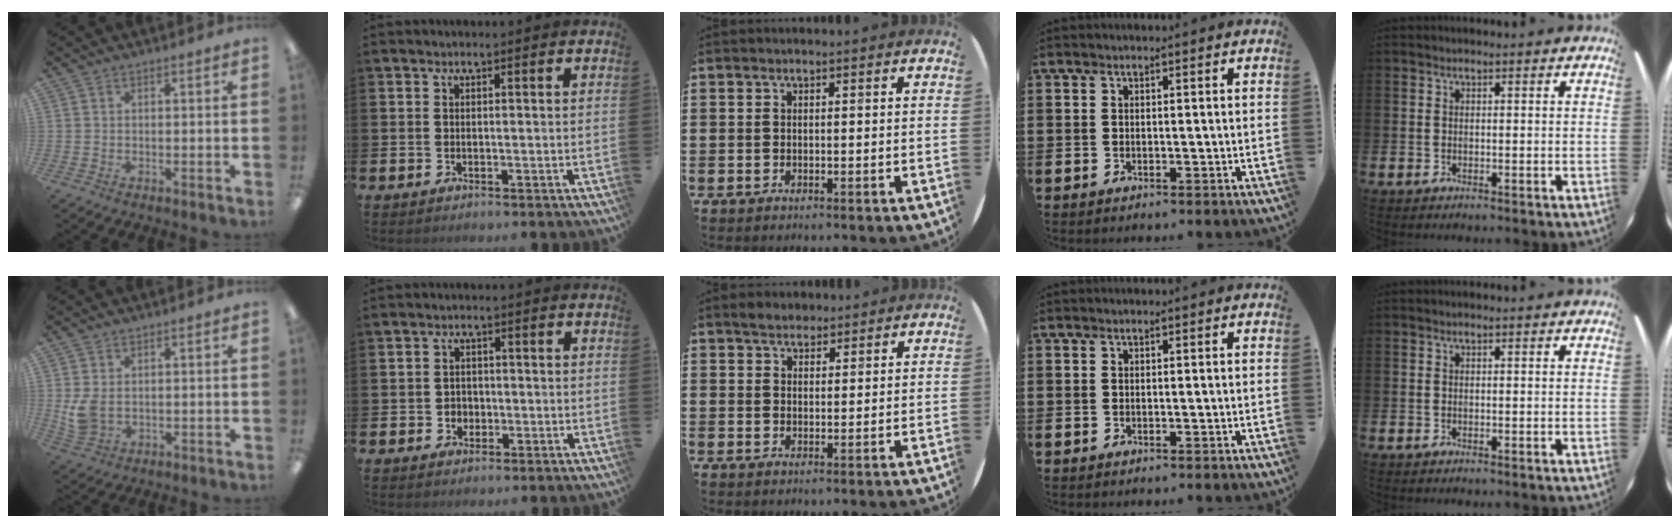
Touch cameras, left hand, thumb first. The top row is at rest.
{"thumb": {"total": 5.2, "force": [0.7, 3.6, 3.7], "torque": [-0.088, -0.007, 0.010]}, "index": {"total": 1.9, "force": [-0.5, 1.8, 0.4], "torque": [0.000, 0.001, -0.016]}, "middle": {"total": 2.4, "force": [2.2, 0.9, 0.4], "torque": [-0.002, 0.002, 0.041]}}